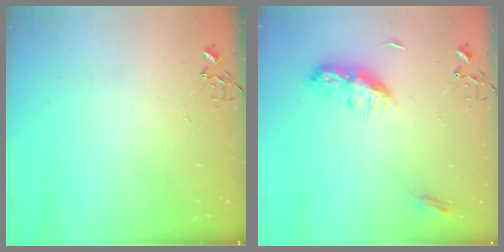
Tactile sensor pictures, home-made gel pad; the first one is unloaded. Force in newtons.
{"total": 9.4, "press": 9.4, "slide": 0.1}